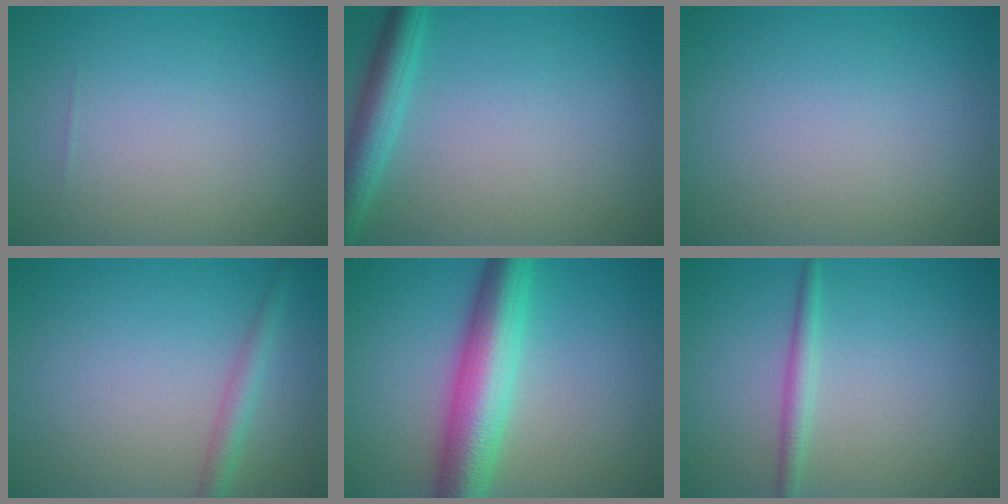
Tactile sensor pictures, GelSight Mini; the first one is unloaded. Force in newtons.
{"total": 3.6, "press": 3.6, "slide": 0.2}
{"total": 0.0}
{"total": 2.1, "press": 2.1, "slide": 0.1}
{"total": 7.6, "press": 7.6, "slide": 0.1}
{"total": 1.7, "press": 1.7, "slide": 0.1}